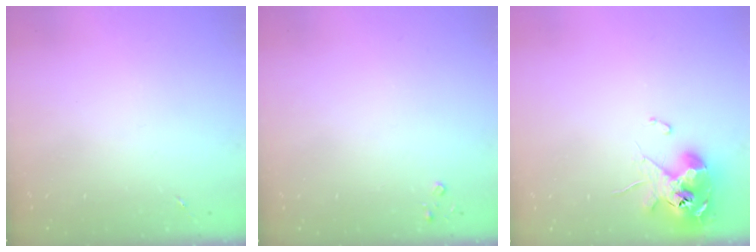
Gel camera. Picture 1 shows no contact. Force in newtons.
{"total": 2.6, "press": 2.6, "slide": 0.3}
{"total": 11.6, "press": 11.4, "slide": 2.1}